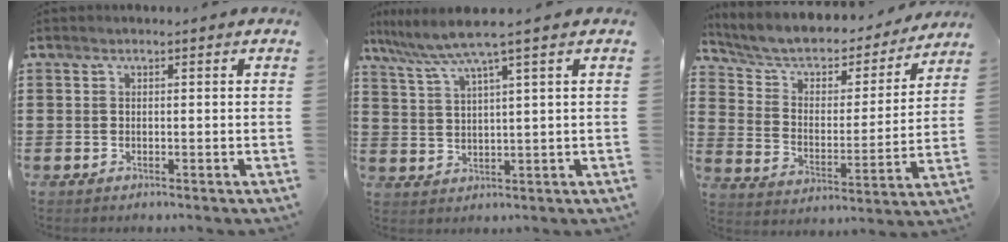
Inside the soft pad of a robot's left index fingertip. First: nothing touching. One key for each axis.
{"total": 4.9, "fx": 3.2, "fy": -0.4, "fz": 3.7, "tx": -0.086, "ty": -0.015, "tz": 0.049}
{"total": 5.0, "fx": 3.7, "fy": 2.8, "fz": 1.9, "tx": -0.064, "ty": -0.026, "tz": 0.056}